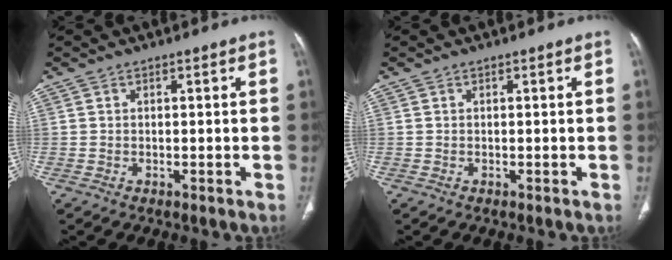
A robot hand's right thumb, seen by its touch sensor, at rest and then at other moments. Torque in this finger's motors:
{"motor_torque": [0.24, 0.07, 0.14, -0.14, 0.02]}